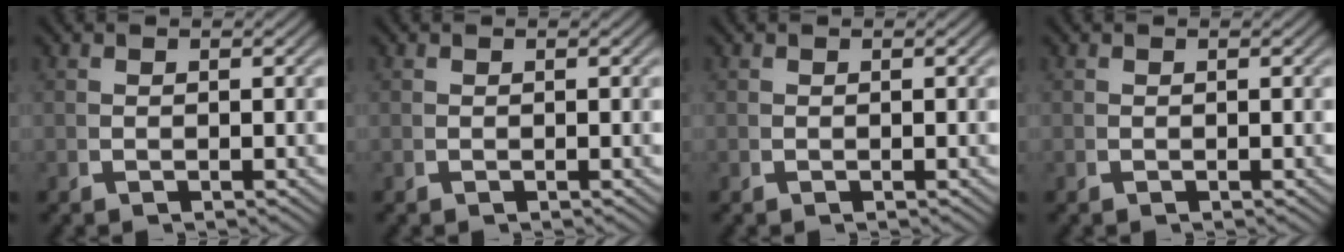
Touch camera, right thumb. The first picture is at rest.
{"total": 0.0}
{"total": 0.0}
{"total": 0.0}